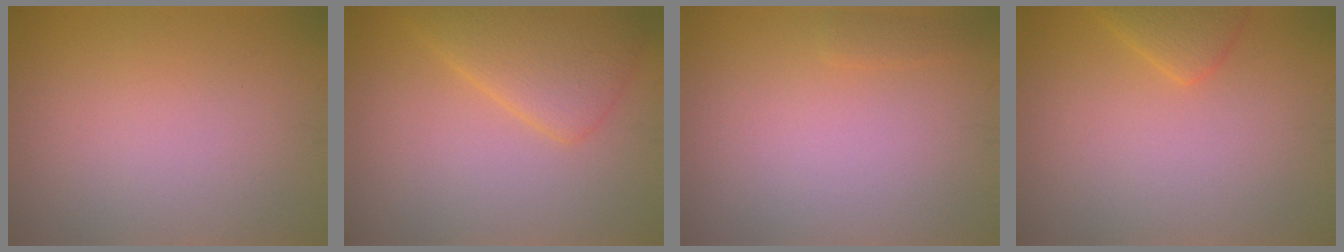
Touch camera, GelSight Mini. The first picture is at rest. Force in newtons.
{"total": 4.6, "press": 4.6, "slide": 0.3}
{"total": 0.7, "press": 0.7, "slide": 0.0}
{"total": 2.0, "press": 1.9, "slide": 0.2}